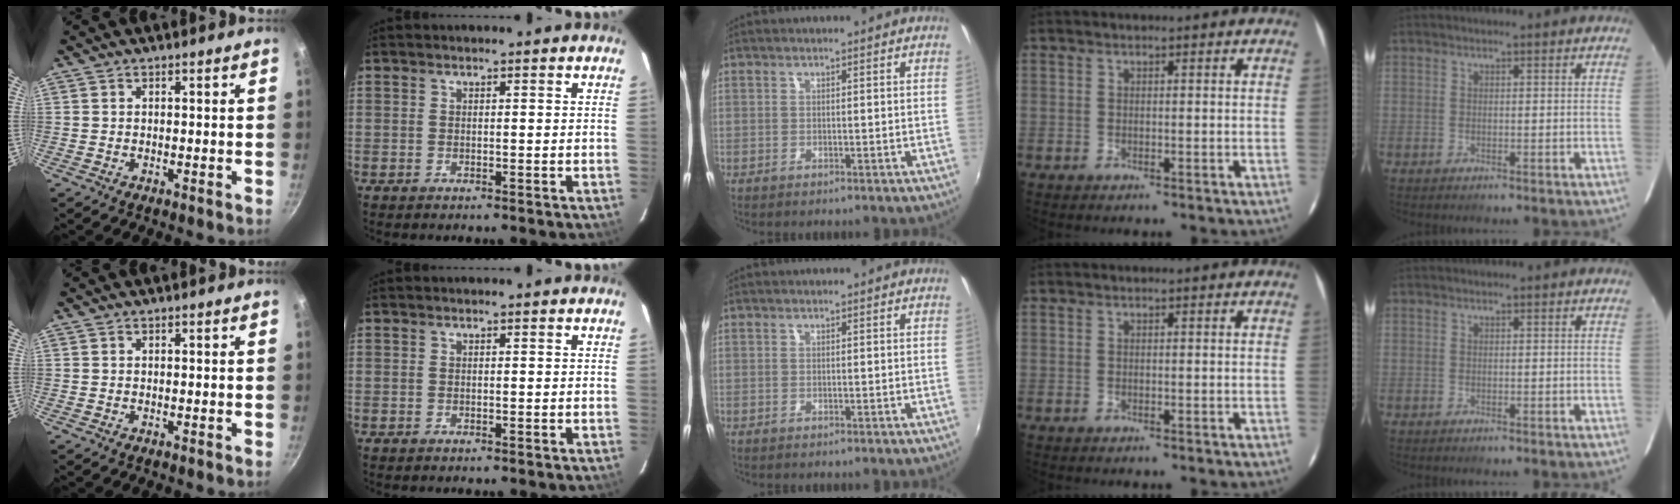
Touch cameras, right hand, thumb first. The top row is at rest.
{}